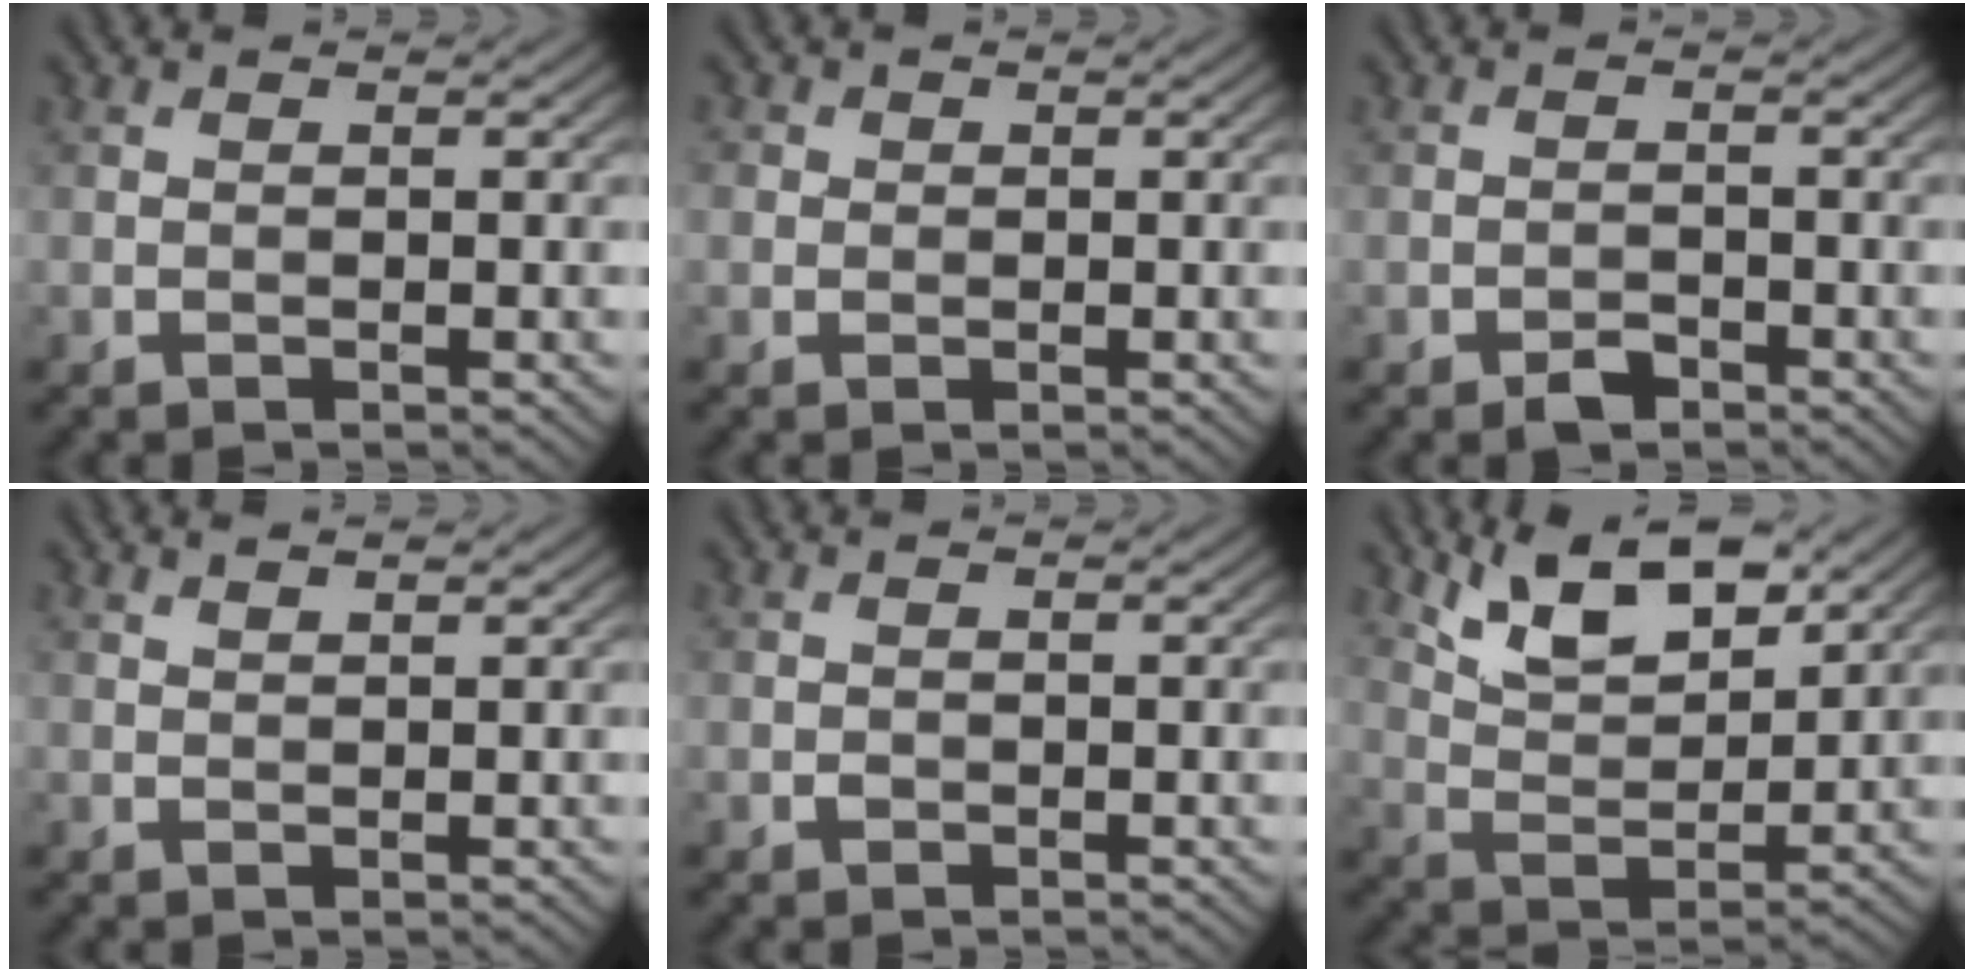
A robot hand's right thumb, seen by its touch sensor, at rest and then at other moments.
{"total": 1.6, "force": [0.4, 1.5, 0.4], "torque": [-0.008, -0.001, 0.000]}
{"total": 1.8, "force": [-1.4, 0.8, 0.9], "torque": [-0.012, 0.002, -0.027]}
{"total": 0.9, "force": [0.8, -0.1, 0.4], "torque": [-0.012, 0.003, 0.017]}
{"total": 0.5, "force": [-0.2, 0.5, 0.2], "torque": [-0.001, -0.004, -0.005]}
{"total": 9.6, "force": [6.7, 3.3, 6.0], "torque": [-0.126, 0.003, 0.126]}